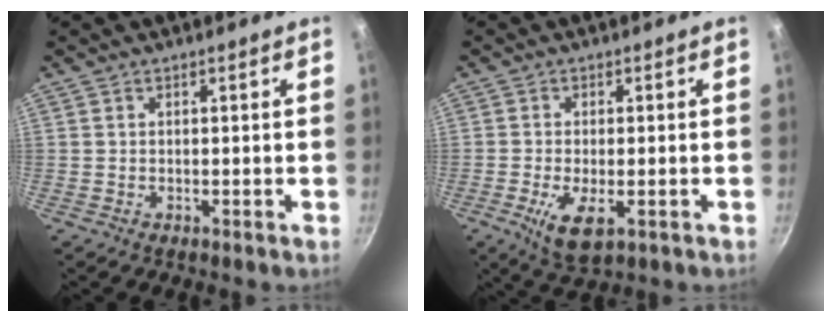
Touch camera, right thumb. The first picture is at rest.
{"total": 7.0, "force": [-2.3, 3.0, 5.9], "torque": [-0.110, -0.010, -0.037]}